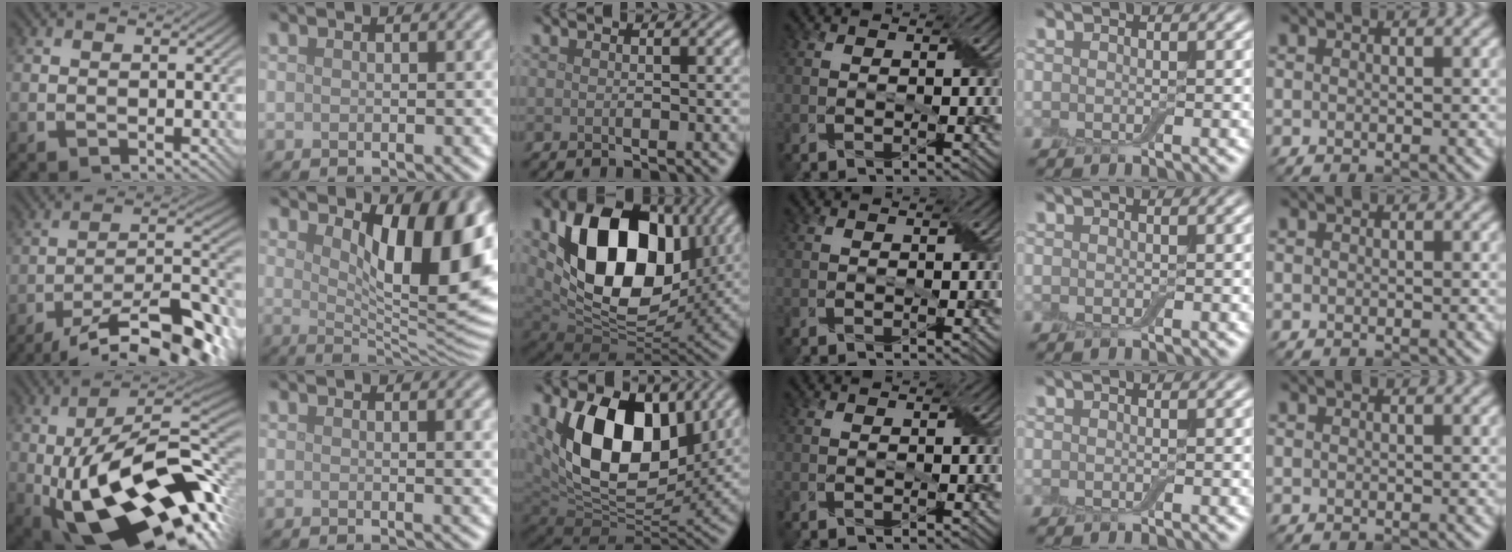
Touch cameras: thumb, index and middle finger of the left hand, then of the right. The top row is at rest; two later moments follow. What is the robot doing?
{"motion": "peel", "object": "aluminum foil"}